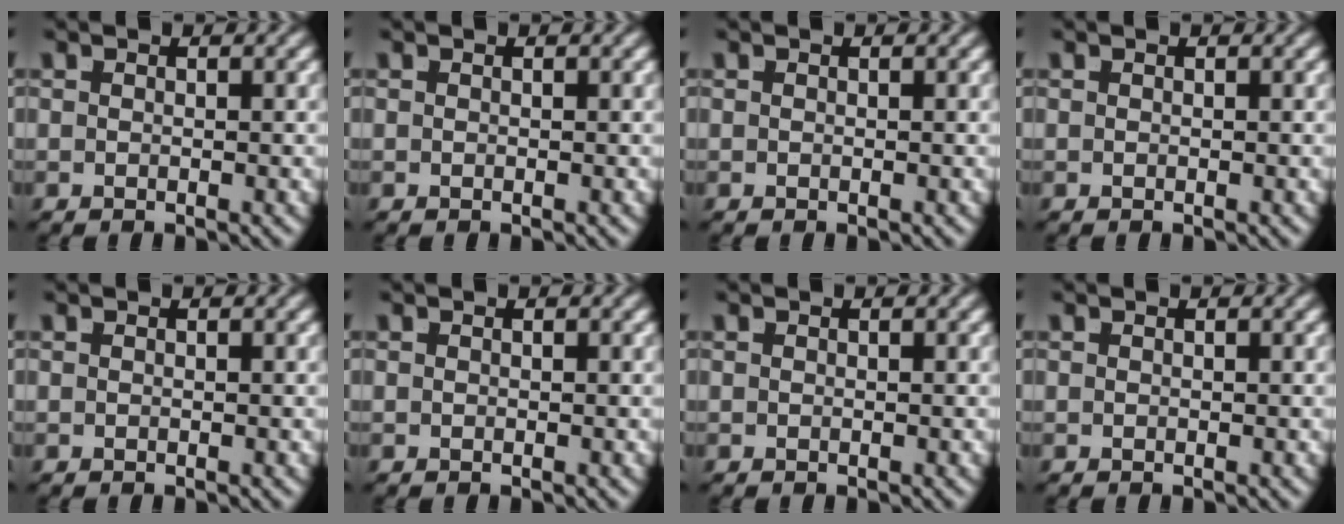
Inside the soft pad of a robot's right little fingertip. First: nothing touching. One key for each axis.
{"total": 0.0}
{"total": 0.0}
{"total": 0.0}
{"total": 0.0}
{"total": 0.0}
{"total": 0.0}
{"total": 0.0}